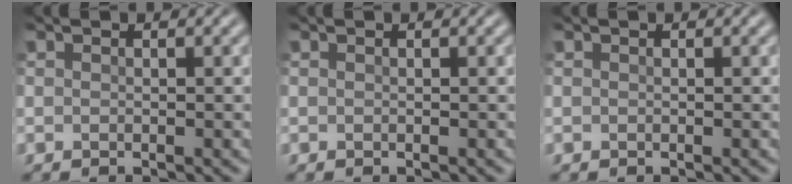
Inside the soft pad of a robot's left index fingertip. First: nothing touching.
{"total": 0.0}
{"total": 0.0}